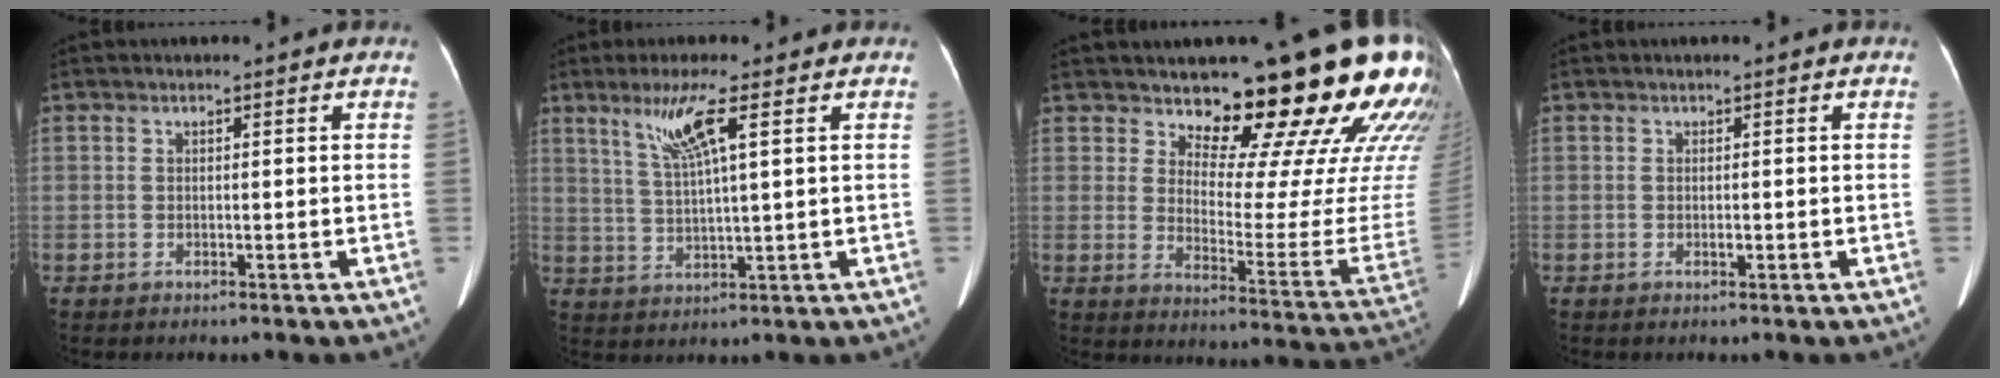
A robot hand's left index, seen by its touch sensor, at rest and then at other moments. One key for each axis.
{"total": 6.9, "fx": 3.4, "fy": -0.3, "fz": 6.0, "tx": -0.123, "ty": 0.000, "tz": 0.071}
{"total": 22.8, "fx": 18.7, "fy": 4.3, "fz": 12.2, "tx": -0.151, "ty": -0.106, "tz": 0.221}
{"total": 0.7, "fx": -0.1, "fy": 0.4, "fz": 0.5, "tx": -0.010, "ty": -0.001, "tz": -0.002}